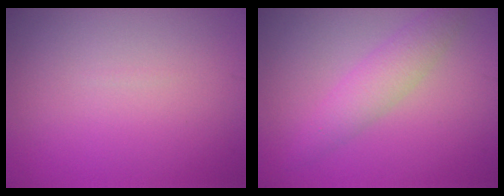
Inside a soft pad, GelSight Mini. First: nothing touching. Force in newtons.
{"total": 2.9, "press": 2.9, "slide": 0.1}